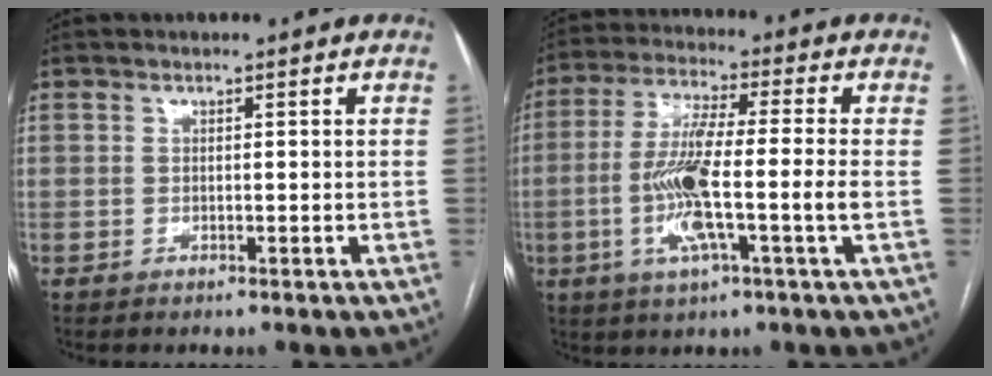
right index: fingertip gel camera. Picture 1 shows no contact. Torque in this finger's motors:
{"motor_torque": [1.69, -0.25, 0.95, 0.21]}